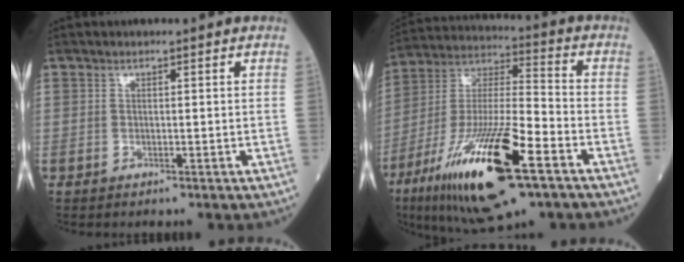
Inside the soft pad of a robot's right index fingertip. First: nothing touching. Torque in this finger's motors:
{"motor_torque": [0.85, -0.69, 1.05, 0.21]}